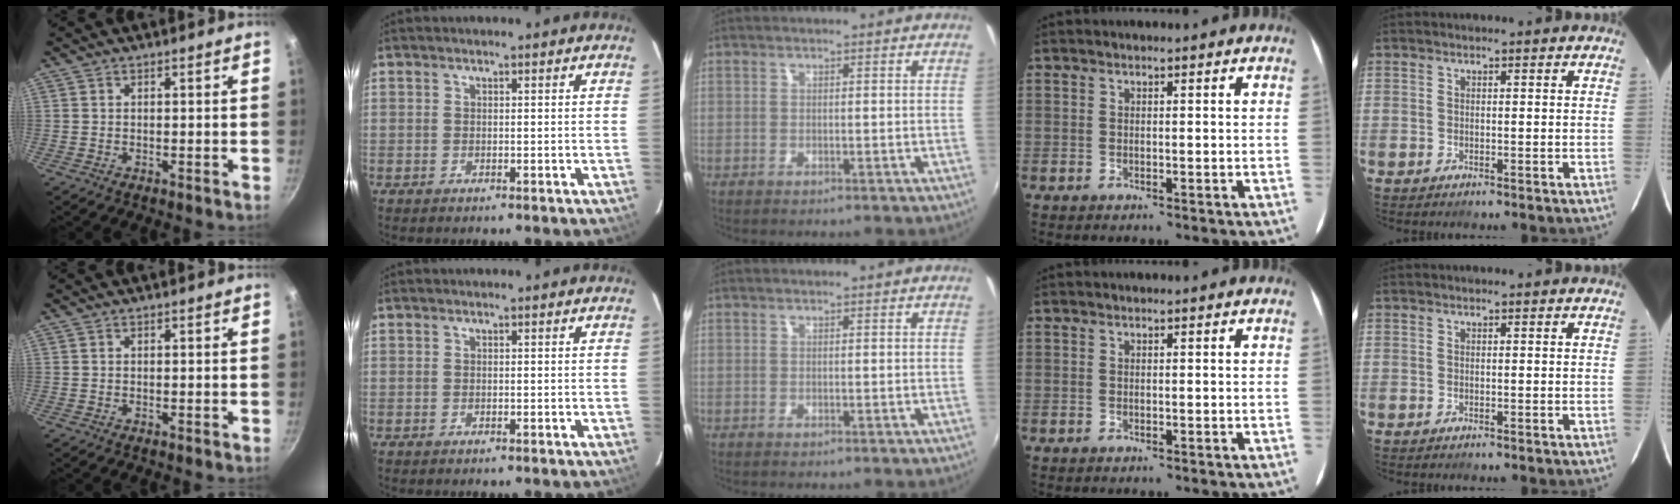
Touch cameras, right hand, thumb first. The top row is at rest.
{}